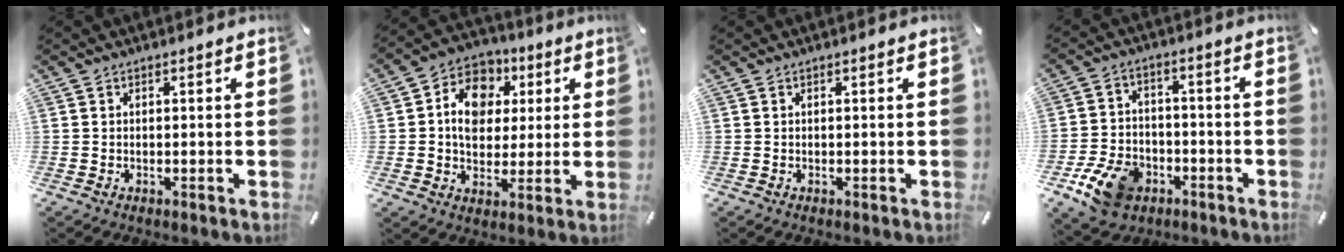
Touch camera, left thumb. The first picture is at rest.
{"total": 11.1, "force": [1.7, 9.6, 5.3], "torque": [-0.091, 0.001, 0.031]}
{"total": 0.0}
{"total": 11.4, "force": [-5.7, 8.2, 5.6], "torque": [-0.105, 0.037, -0.098]}